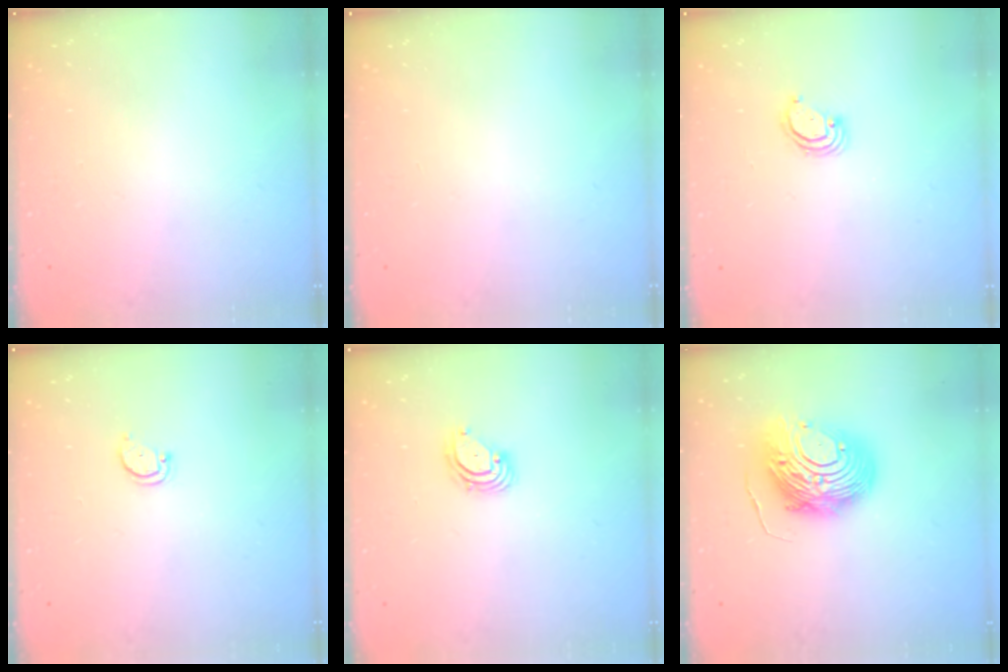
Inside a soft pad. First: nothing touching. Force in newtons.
{"total": 0.0}
{"total": 3.2, "press": 3.2, "slide": 0.2}
{"total": 2.3, "press": 2.3, "slide": 0.4}
{"total": 3.4, "press": 3.4, "slide": 0.1}
{"total": 13.7, "press": 13.7, "slide": 1.3}